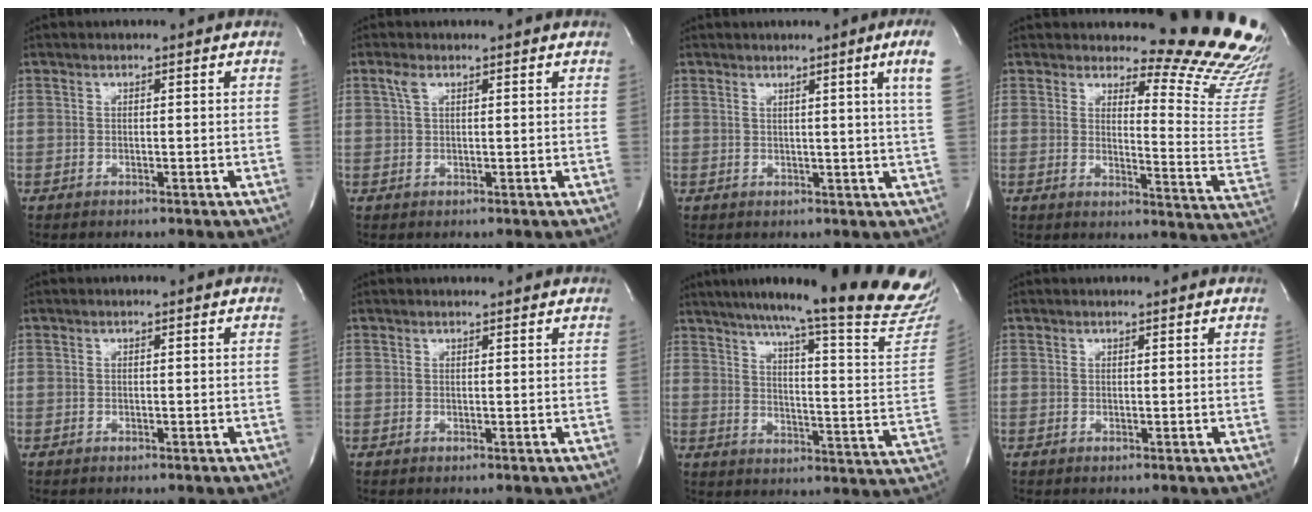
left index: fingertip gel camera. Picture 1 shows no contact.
{"total": 1.5, "force": [0.9, 0.3, 1.1], "torque": [-0.034, 0.012, 0.020]}
{"total": 5.8, "force": [2.9, -1.7, 4.7], "torque": [-0.066, -0.018, 0.026]}
{"total": 17.0, "force": [15.7, 1.5, 6.3], "torque": [-0.067, -0.150, 0.162]}
{"total": 0.0}
{"total": 2.5, "force": [2.5, 0.3, 0.4], "torque": [-0.012, 0.013, 0.029]}
{"total": 27.9, "force": [24.6, -0.1, 13.1], "torque": [-0.197, -0.098, 0.303]}
{"total": 2.1, "force": [2.0, 0.2, 0.3], "torque": [-0.011, 0.016, 0.023]}